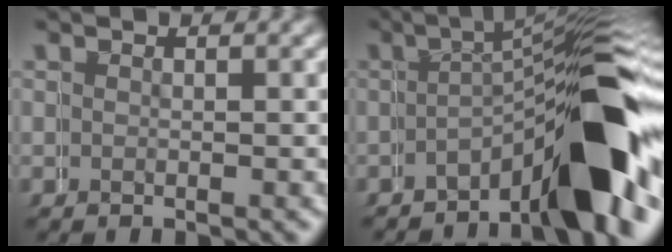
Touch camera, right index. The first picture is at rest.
{"total": 12.0, "force": [-3.8, 3.3, 10.9], "torque": [-0.154, 0.003, -0.049]}